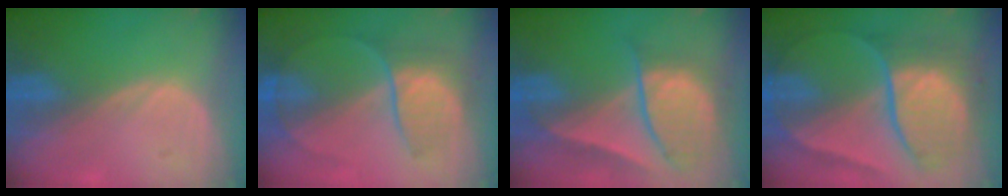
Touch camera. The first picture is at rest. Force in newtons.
{"total": 6.7, "press": 6.5, "slide": 1.7}
{"total": 9.4, "press": 8.1, "slide": 4.7}
{"total": 10.8, "press": 10.7, "slide": 1.1}